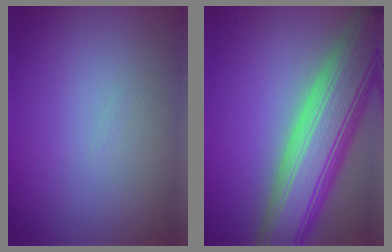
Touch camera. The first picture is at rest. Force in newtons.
{"total": 11.7, "press": 11.6, "slide": 0.7}